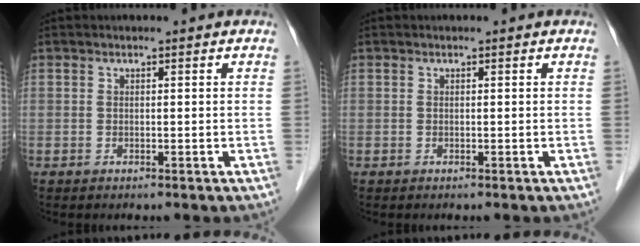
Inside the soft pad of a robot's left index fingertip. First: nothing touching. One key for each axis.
{"total": 0.0}